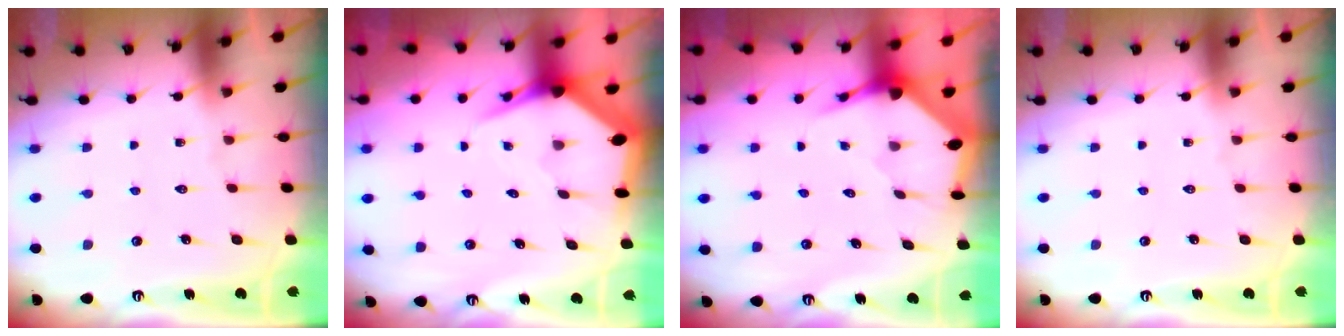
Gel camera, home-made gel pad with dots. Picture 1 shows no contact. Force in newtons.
{"total": 5.7, "press": 5.7, "slide": 0.7}
{"total": 3.6, "press": 3.5, "slide": 0.5}
{"total": 0.0}